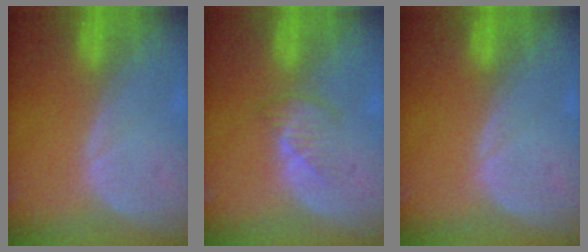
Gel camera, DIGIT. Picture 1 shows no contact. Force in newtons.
{"total": 2.7, "press": 2.6, "slide": 0.5}
{"total": 0.0}